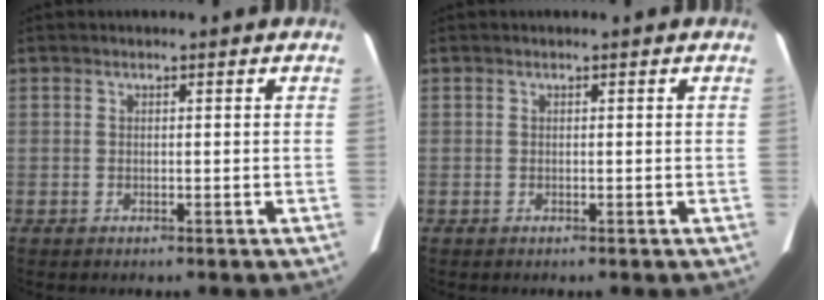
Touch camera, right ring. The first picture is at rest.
{"total": 0.0}